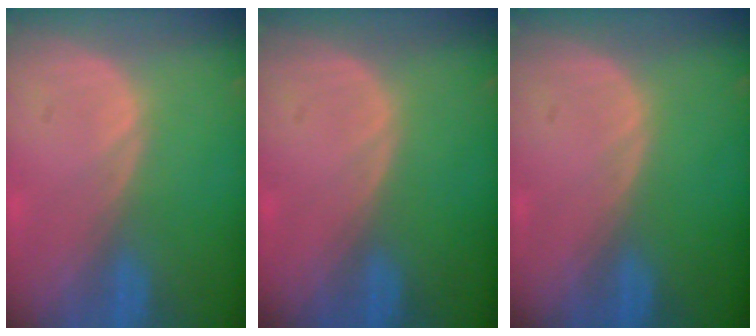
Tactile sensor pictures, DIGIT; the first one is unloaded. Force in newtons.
{"total": 0.0}
{"total": 0.0}